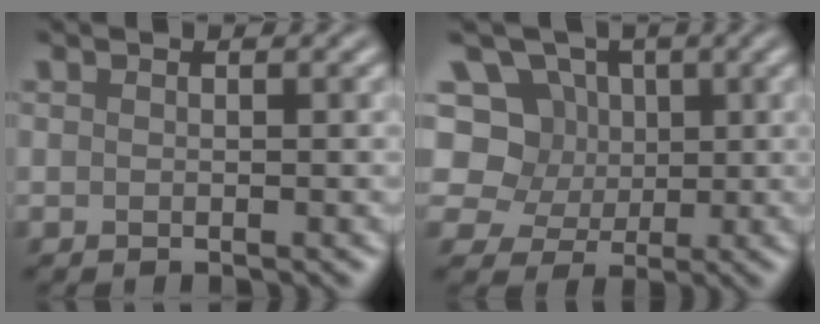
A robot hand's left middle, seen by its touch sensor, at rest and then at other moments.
{"total": 8.0, "force": [2.8, 6.8, 3.2], "torque": [-0.052, 0.025, 0.024]}